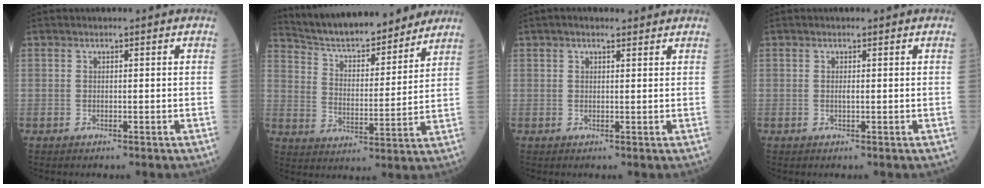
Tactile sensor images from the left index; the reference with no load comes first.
{"total": 18.0, "force": [16.3, 3.4, 6.7], "torque": [-0.106, 0.005, 0.252]}
{"total": 3.1, "force": [2.4, 0.9, 1.7], "torque": [-0.029, 0.026, 0.037]}
{"total": 0.5, "force": [0.1, 0.1, 0.5], "torque": [-0.014, -0.001, 0.001]}